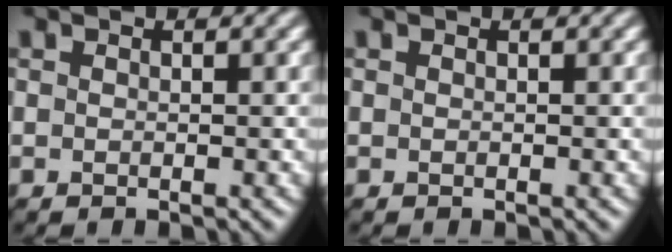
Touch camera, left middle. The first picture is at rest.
{"total": 0.0}